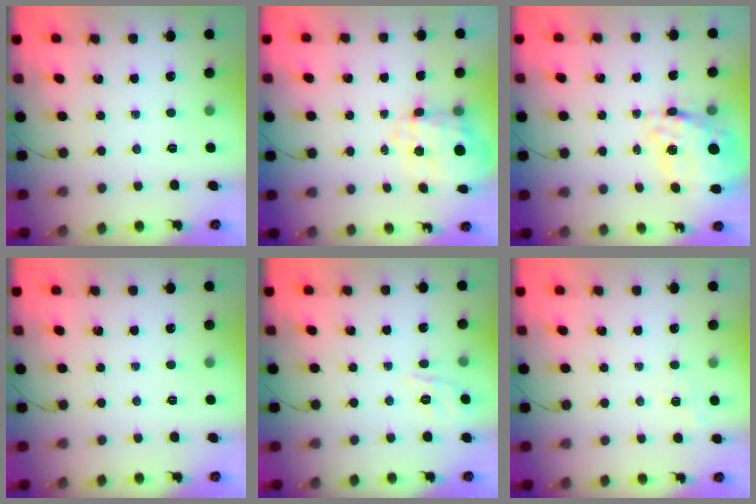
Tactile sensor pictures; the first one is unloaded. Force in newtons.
{"total": 7.3, "press": 7.1, "slide": 1.5}
{"total": 20.2, "press": 19.8, "slide": 4.0}
{"total": 0.0}
{"total": 5.5, "press": 5.2, "slide": 1.6}
{"total": 2.7, "press": 2.2, "slide": 1.6}